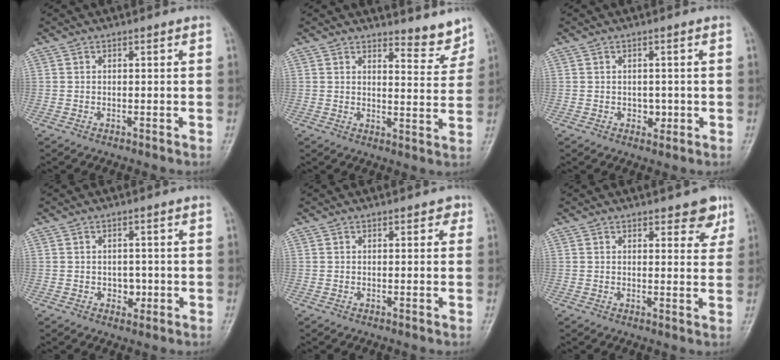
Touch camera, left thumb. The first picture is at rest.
{"total": 5.3, "force": [5.0, 1.4, 1.3], "torque": [-0.003, -0.053, 0.067]}
{"total": 2.1, "force": [-0.3, 1.7, 1.3], "torque": [-0.007, 0.001, -0.001]}
{"total": 2.6, "force": [-0.4, 2.1, 1.5], "torque": [-0.007, 0.002, -0.003]}
{"total": 1.6, "force": [1.0, 1.0, 0.9], "torque": [0.005, -0.001, 0.007]}
{"total": 5.0, "force": [3.4, 2.2, 3.0], "torque": [-0.008, -0.018, 0.040]}